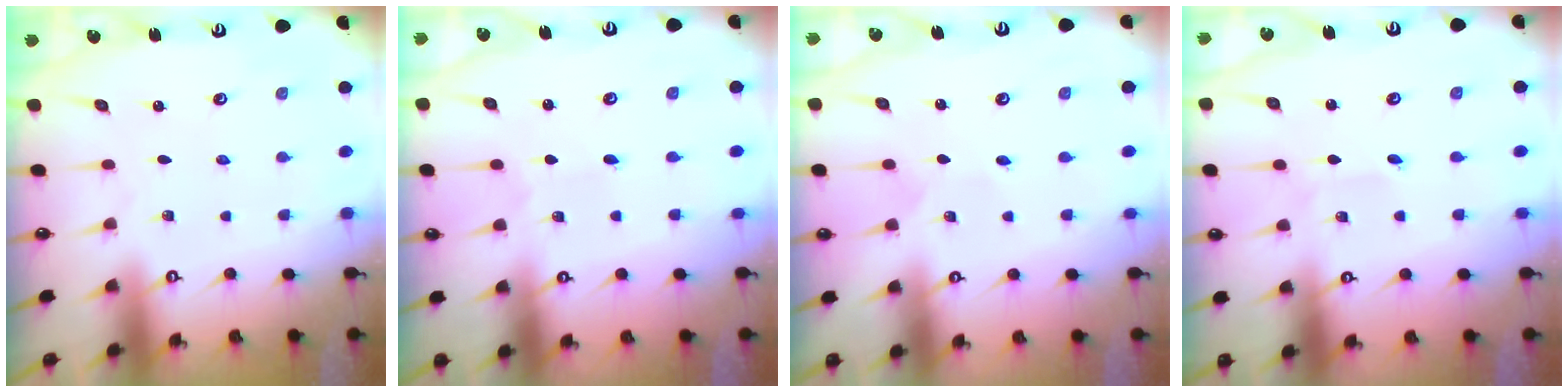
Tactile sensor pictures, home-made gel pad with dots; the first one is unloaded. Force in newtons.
{"total": 0.5, "press": 0.5, "slide": 0.1}
{"total": 3.0, "press": 2.9, "slide": 0.9}
{"total": 0.6, "press": 0.6, "slide": 0.1}